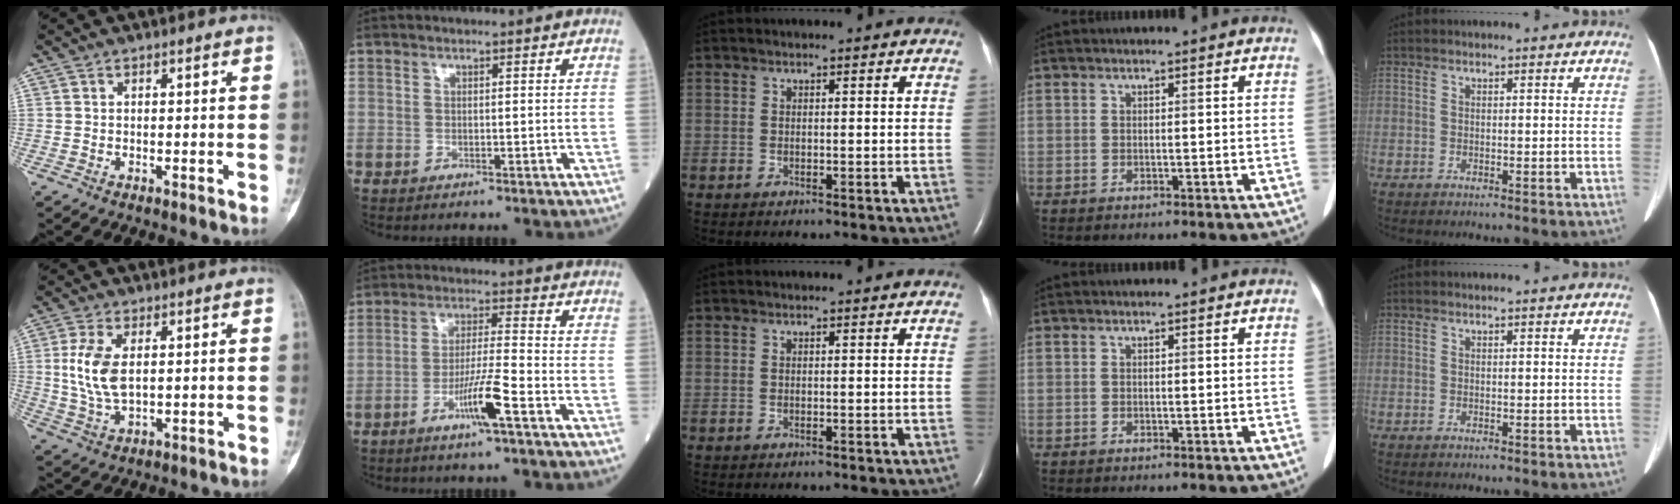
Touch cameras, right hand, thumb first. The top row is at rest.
{"thumb": {"total": 8.7, "force": [1.3, 4.6, 7.3], "torque": [-0.156, -0.007, 0.029]}, "index": {"total": 7.4, "force": [-3.8, -0.5, 6.3], "torque": [-0.123, -0.007, -0.072]}}